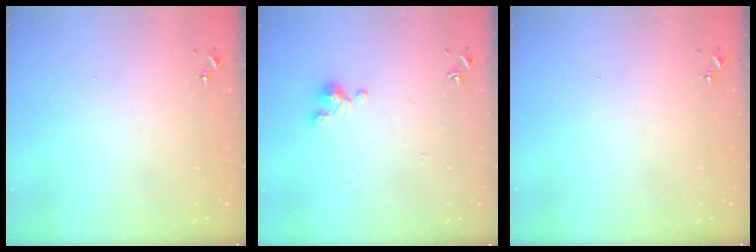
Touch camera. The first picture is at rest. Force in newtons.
{"total": 2.9, "press": 2.9, "slide": 0.4}
{"total": 0.0}